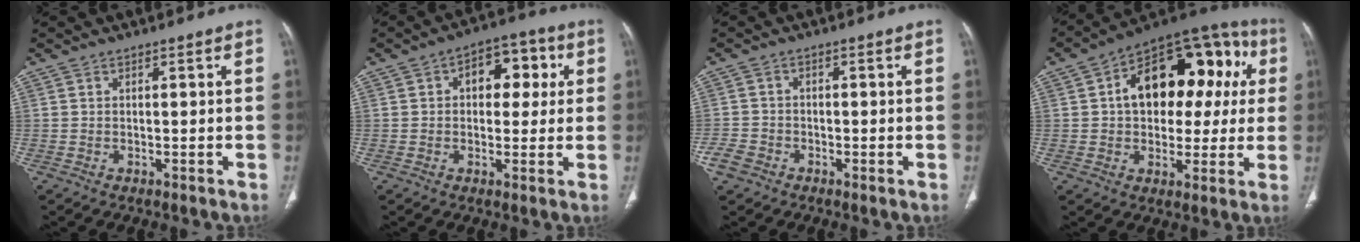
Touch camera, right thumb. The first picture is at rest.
{"total": 9.3, "force": [2.2, 6.0, 6.8], "torque": [-0.048, 0.016, 0.026]}
{"total": 3.5, "force": [-2.0, 2.6, 1.4], "torque": [-0.024, 0.008, -0.041]}
{"total": 22.4, "force": [4.1, 13.6, 17.3], "torque": [-0.194, 0.040, 0.052]}